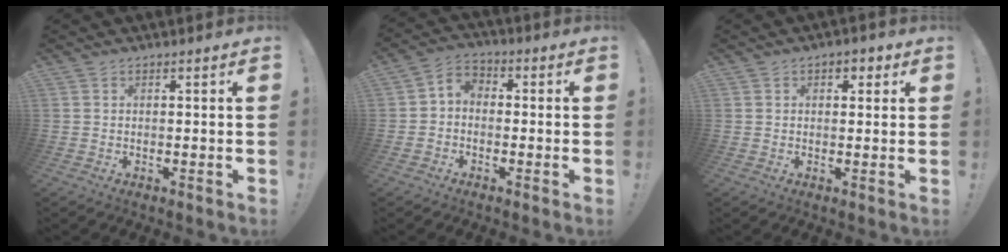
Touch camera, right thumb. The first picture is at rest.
{"total": 4.5, "force": [-2.0, 3.5, 1.8], "torque": [-0.032, 0.019, -0.035]}
{"total": 2.6, "force": [0.7, 1.8, 1.6], "torque": [-0.016, 0.003, 0.009]}